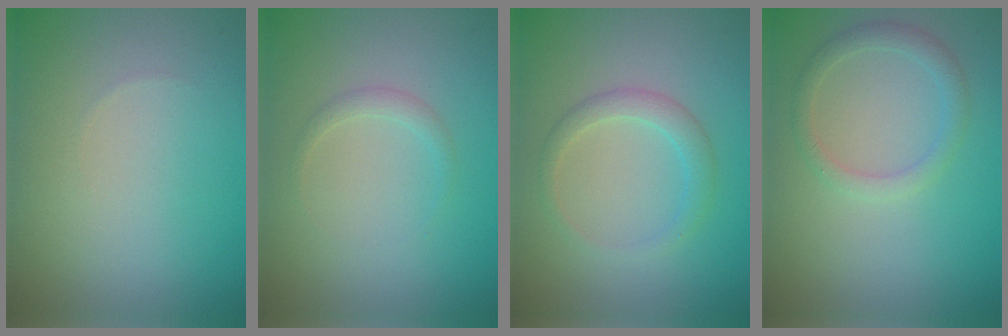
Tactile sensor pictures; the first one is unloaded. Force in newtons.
{"total": 1.0, "press": 1.0, "slide": 0.1}
{"total": 2.0, "press": 2.0, "slide": 0.1}
{"total": 1.8, "press": 1.8, "slide": 0.1}